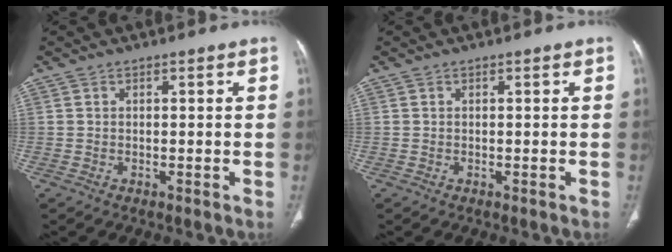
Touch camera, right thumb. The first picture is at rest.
{"total": 0.0}